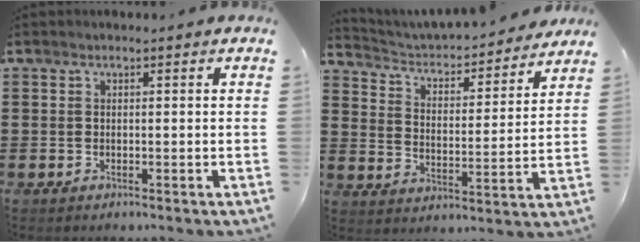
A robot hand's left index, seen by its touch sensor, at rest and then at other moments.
{"total": 3.2, "force": [3.0, 0.8, 0.8], "torque": [-0.035, -0.026, 0.042]}